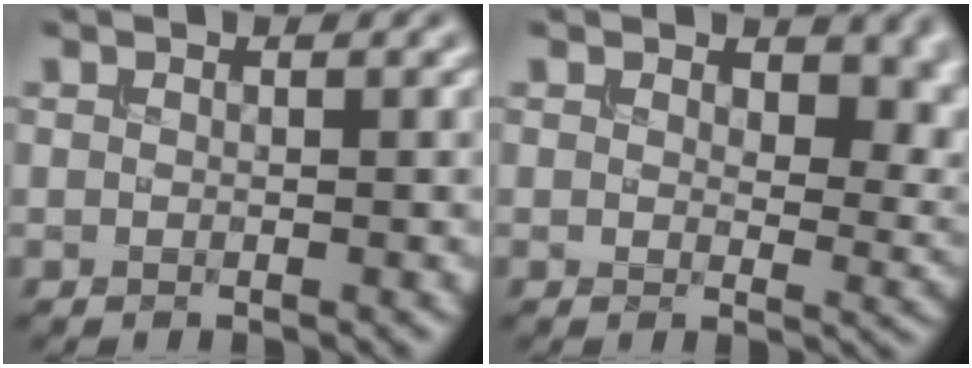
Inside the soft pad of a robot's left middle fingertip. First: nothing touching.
{"total": 5.6, "force": [2.5, 3.3, 3.8], "torque": [-0.050, -0.012, 0.035]}